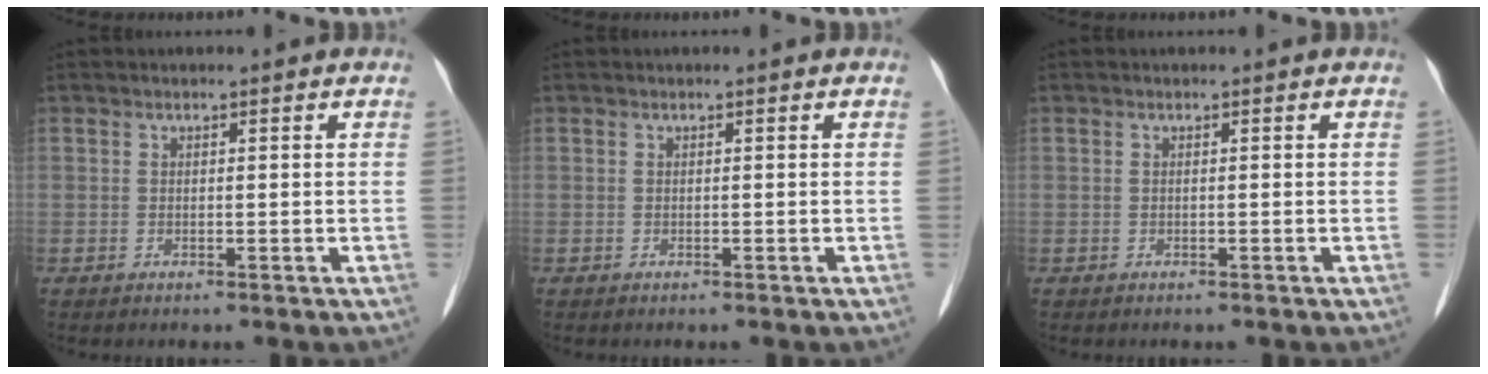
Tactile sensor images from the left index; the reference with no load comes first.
{"total": 0.0}
{"total": 0.0}